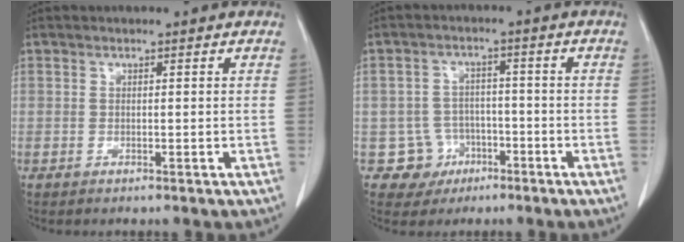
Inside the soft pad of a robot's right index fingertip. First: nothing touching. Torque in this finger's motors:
{"motor_torque": [-0.92, 0.19, -1.05, -0.21]}